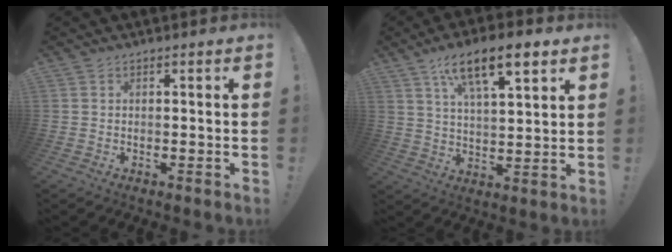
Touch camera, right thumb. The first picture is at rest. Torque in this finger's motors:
{"motor_torque": [0.10, 0.35, 1.23, 0.25, 0.27]}